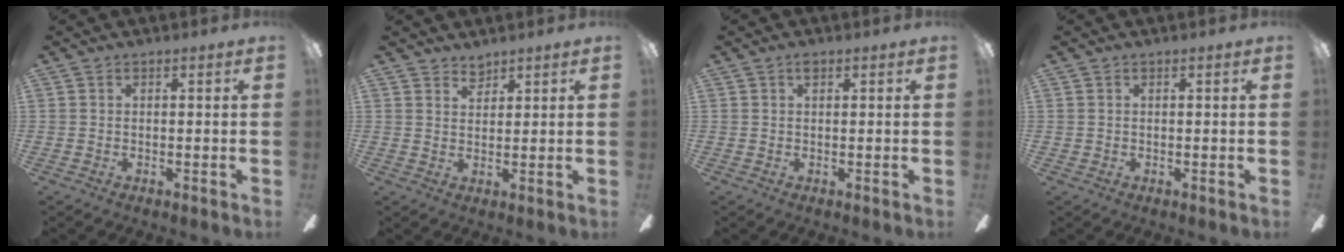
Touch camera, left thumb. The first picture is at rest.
{"total": 3.0, "force": [2.9, 1.0, 0.0], "torque": [0.004, -0.017, 0.054]}
{"total": 1.2, "force": [0.7, 0.6, 0.7], "torque": [-0.007, -0.001, 0.011]}
{"total": 0.5, "force": [0.3, 0.4, 0.0], "torque": [0.000, 0.004, 0.005]}